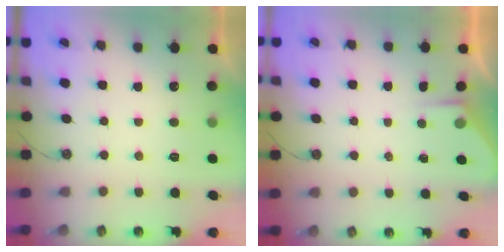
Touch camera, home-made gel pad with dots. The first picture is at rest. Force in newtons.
{"total": 2.4, "press": 2.3, "slide": 0.4}